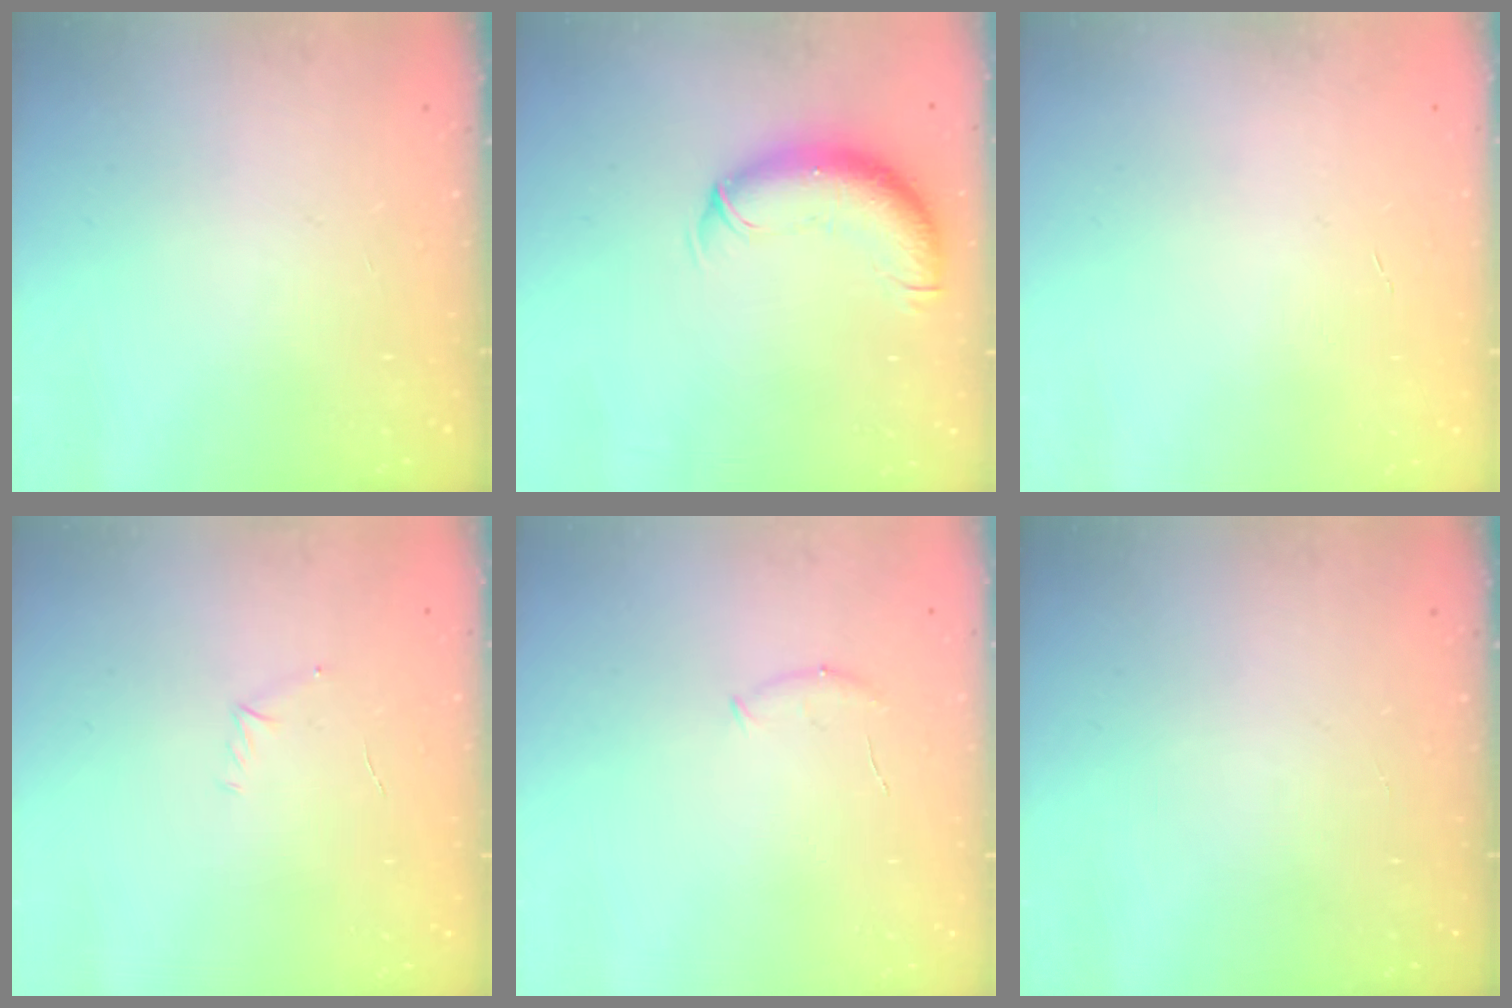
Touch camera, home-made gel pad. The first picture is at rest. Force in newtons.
{"total": 10.9, "press": 10.6, "slide": 2.3}
{"total": 0.0}
{"total": 4.7, "press": 4.5, "slide": 1.3}
{"total": 5.5, "press": 5.4, "slide": 1.3}
{"total": 0.0}